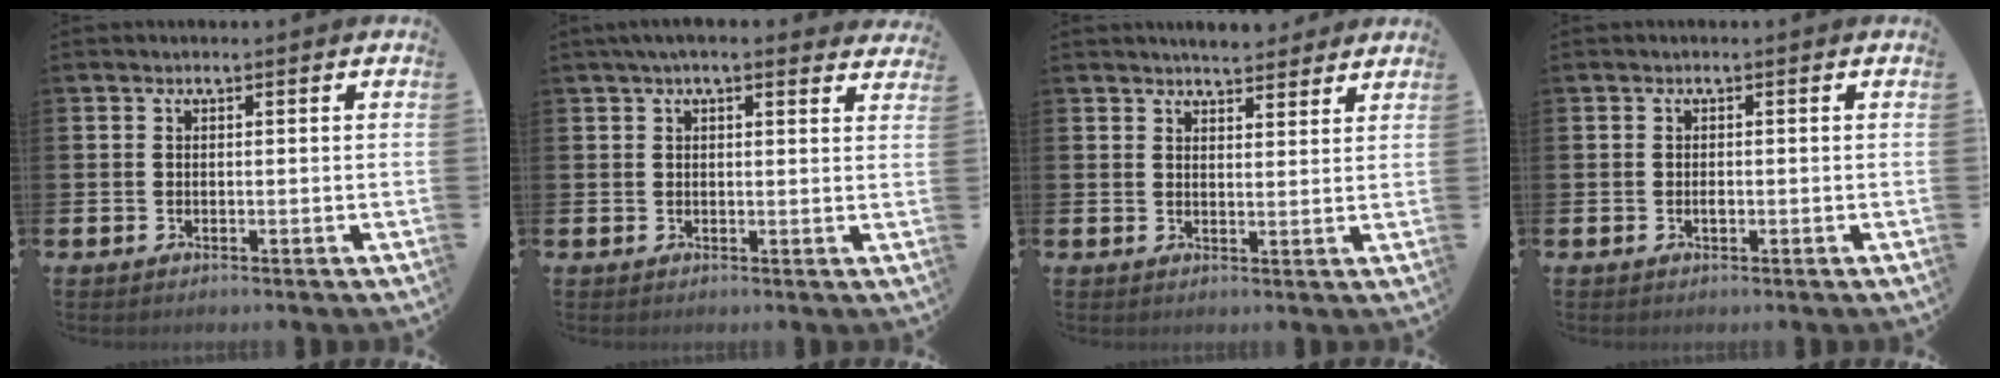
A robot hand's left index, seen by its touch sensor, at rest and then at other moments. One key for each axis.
{"total": 3.1, "fx": 2.8, "fy": 0.5, "fz": 1.3, "tx": -0.031, "ty": -0.004, "tz": 0.050}
{"total": 4.1, "fx": 4.1, "fy": 0.5, "fz": 0.0, "tx": 0.002, "ty": -0.022, "tz": 0.074}
{"total": 0.8, "fx": -0.1, "fy": 0.4, "fz": 0.7, "tx": -0.013, "ty": -0.001, "tz": -0.003}